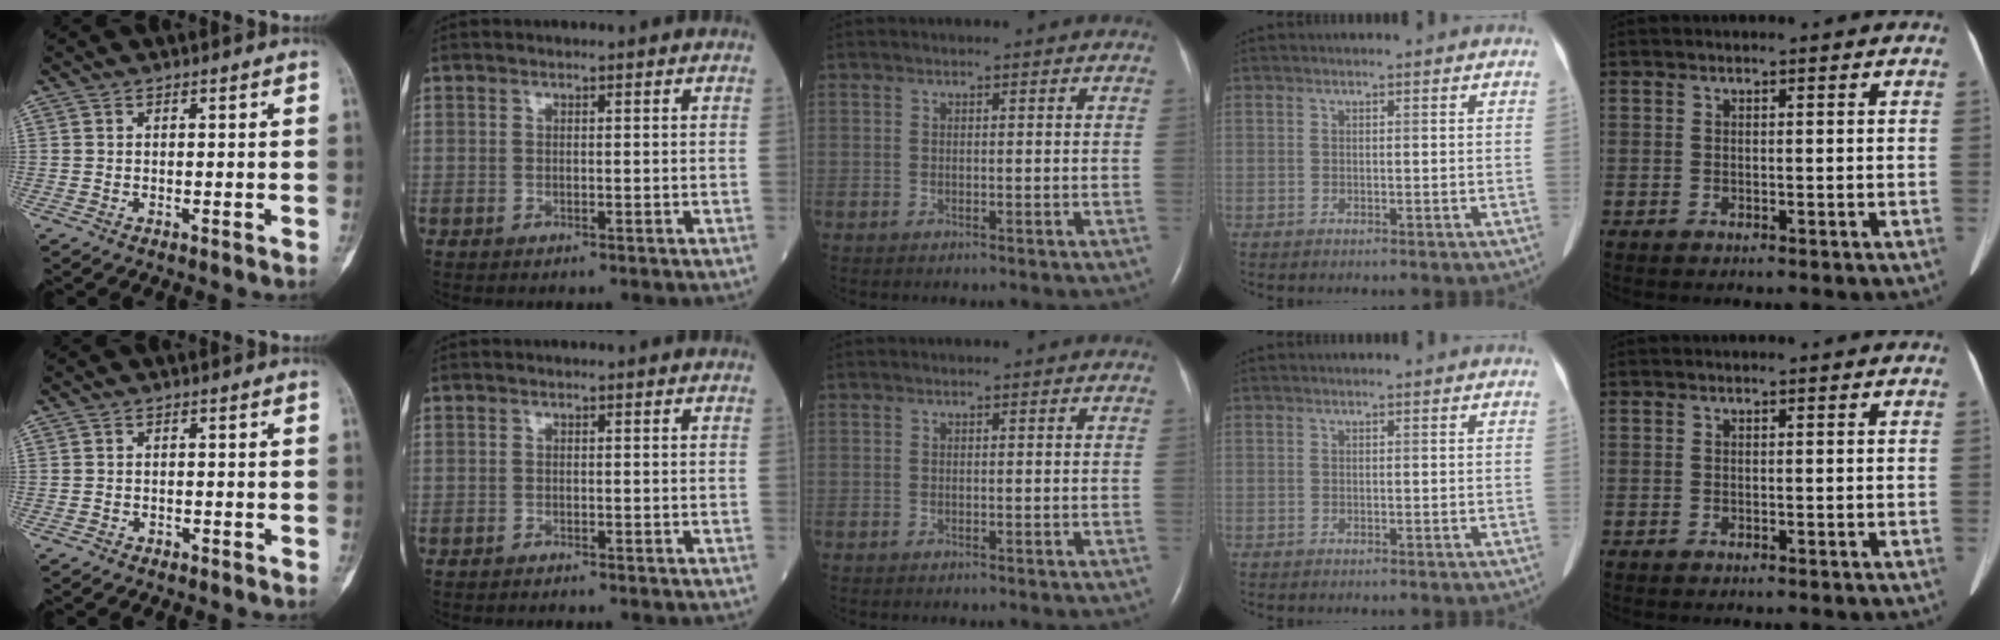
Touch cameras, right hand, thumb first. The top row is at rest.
{"thumb": {"total": 0.8, "force": [-0.6, 0.5, 0.0], "torque": [-0.002, 0.005, -0.012]}, "index": {"total": 2.5, "force": [-2.3, 0.3, 1.0], "torque": [-0.020, -0.002, -0.023]}}